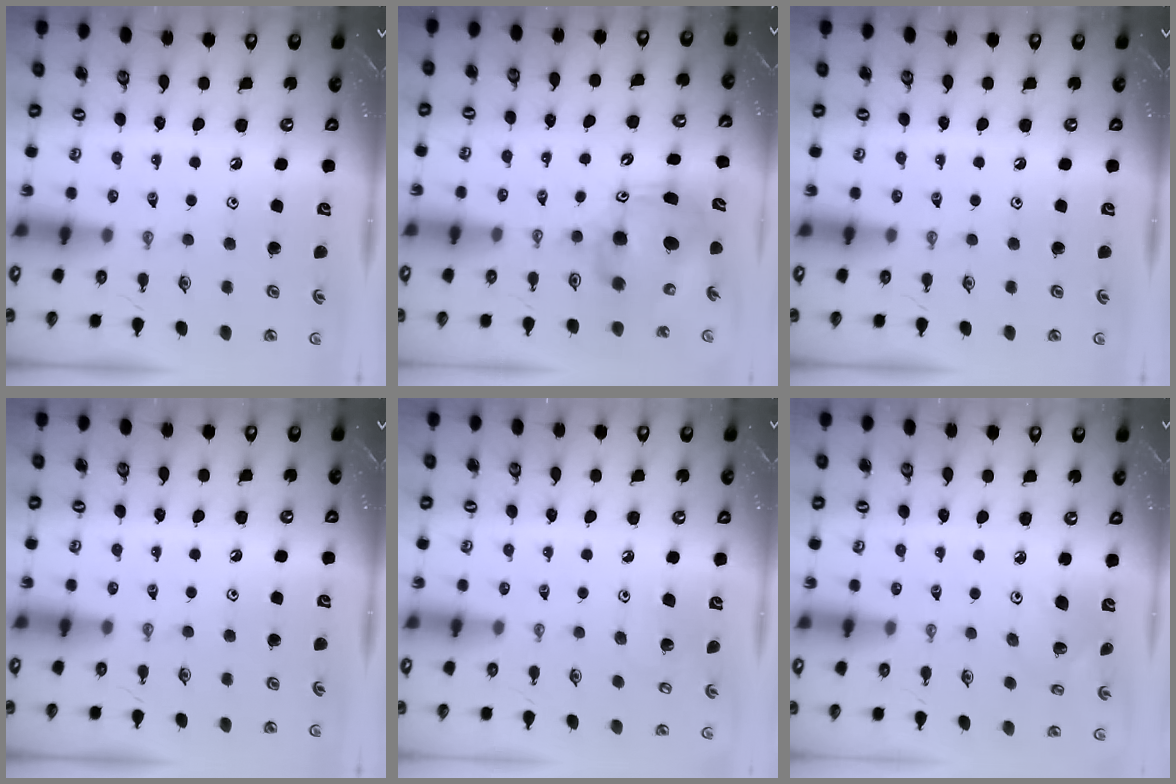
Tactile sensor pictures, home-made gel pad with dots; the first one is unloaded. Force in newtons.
{"total": 8.0, "press": 7.8, "slide": 1.7}
{"total": 0.0}
{"total": 0.0}
{"total": 6.0, "press": 6.0, "slide": 0.3}
{"total": 3.5, "press": 3.5, "slide": 0.3}